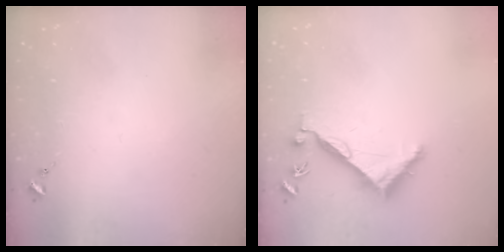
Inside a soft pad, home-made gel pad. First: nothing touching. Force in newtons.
{"total": 6.9, "press": 6.9, "slide": 0.3}